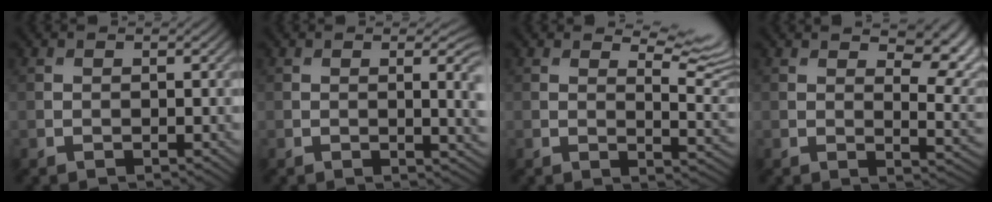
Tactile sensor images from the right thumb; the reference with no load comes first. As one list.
[{"total": 3.7, "force": [0.3, 1.0, 3.5], "torque": [-0.046, -0.004, 0.008]}, {"total": 6.3, "force": [4.4, 1.6, 4.2], "torque": [-0.066, 0.002, 0.068]}, {"total": 9.0, "force": [5.1, 3.1, 6.8], "torque": [-0.093, 0.004, 0.075]}]